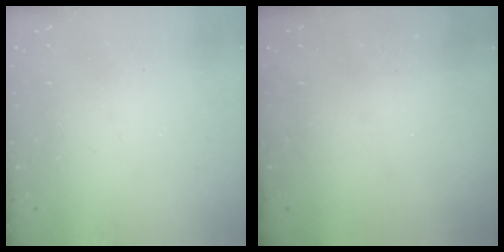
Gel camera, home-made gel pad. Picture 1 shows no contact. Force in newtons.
{"total": 0.0}